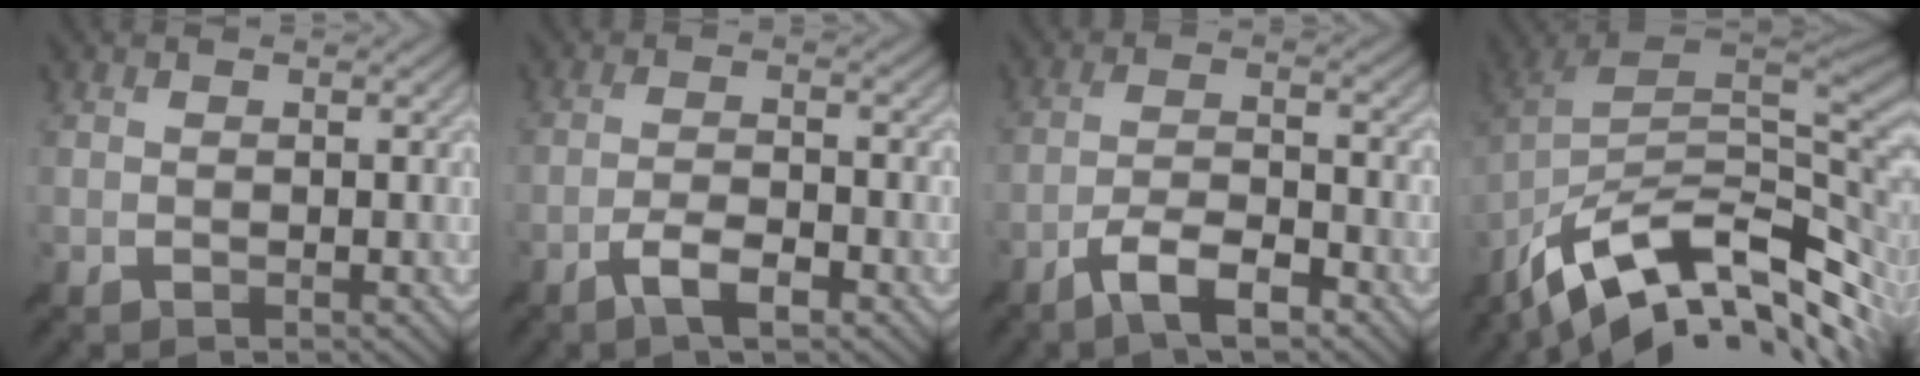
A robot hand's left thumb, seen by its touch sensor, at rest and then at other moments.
{"total": 4.4, "force": [-2.8, 1.1, 3.3], "torque": [-0.065, 0.002, -0.054]}
{"total": 7.0, "force": [-4.8, 1.8, 4.8], "torque": [-0.090, 0.005, -0.090]}
{"total": 14.3, "force": [-6.7, 6.1, 11.0], "torque": [-0.225, -0.009, -0.114]}